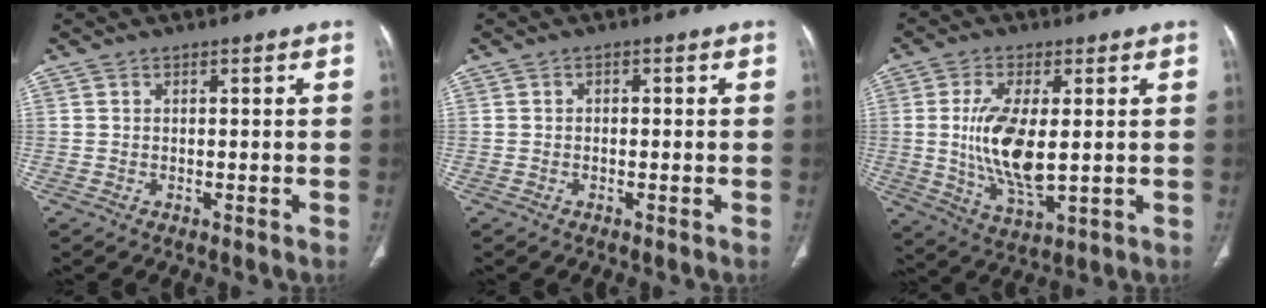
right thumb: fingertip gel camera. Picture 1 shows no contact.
{"total": 0.7, "force": [-0.1, 0.6, 0.5], "torque": [-0.003, 0.003, -0.006]}
{"total": 12.5, "force": [0.6, 5.2, 11.4], "torque": [-0.226, -0.021, 0.020]}